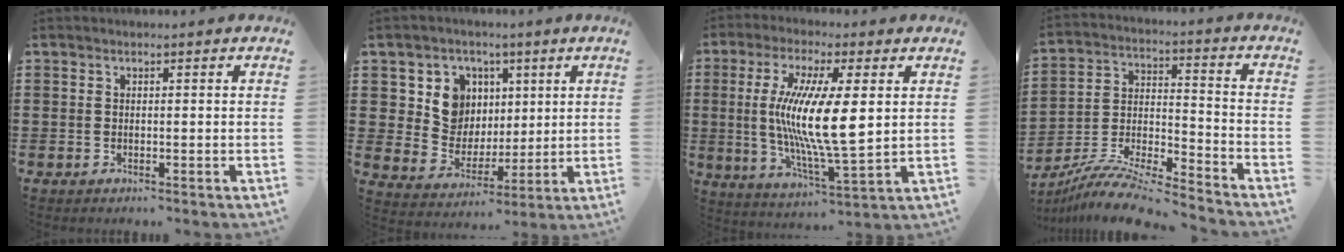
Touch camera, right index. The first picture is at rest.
{"total": 8.9, "force": [3.1, 8.0, 2.5], "torque": [-0.071, -0.001, 0.058]}
{"total": 12.0, "force": [1.7, 2.5, 11.6], "torque": [-0.240, -0.005, 0.026]}
{"total": 10.3, "force": [-9.5, 0.6, 3.9], "torque": [-0.074, 0.015, -0.192]}